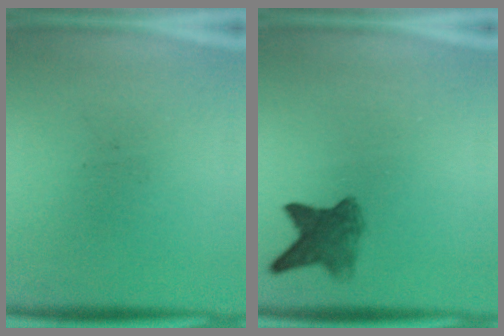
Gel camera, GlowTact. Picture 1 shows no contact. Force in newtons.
{"total": 5.2}